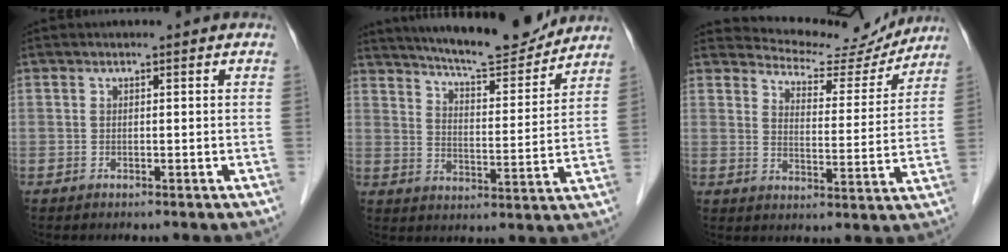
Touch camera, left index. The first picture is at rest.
{"total": 14.3, "force": [13.3, 1.4, 5.1], "torque": [-0.082, -0.008, 0.196]}
{"total": 11.9, "force": [11.6, 2.6, 1.0], "torque": [-0.012, -0.013, 0.150]}